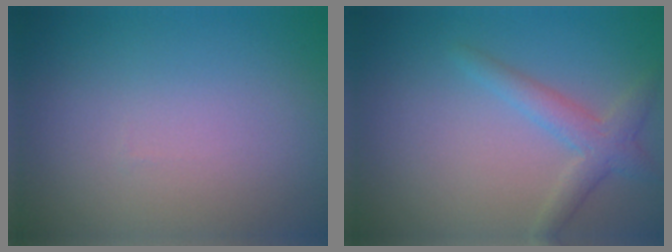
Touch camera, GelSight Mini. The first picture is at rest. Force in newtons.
{"total": 2.7, "press": 2.7, "slide": 0.1}